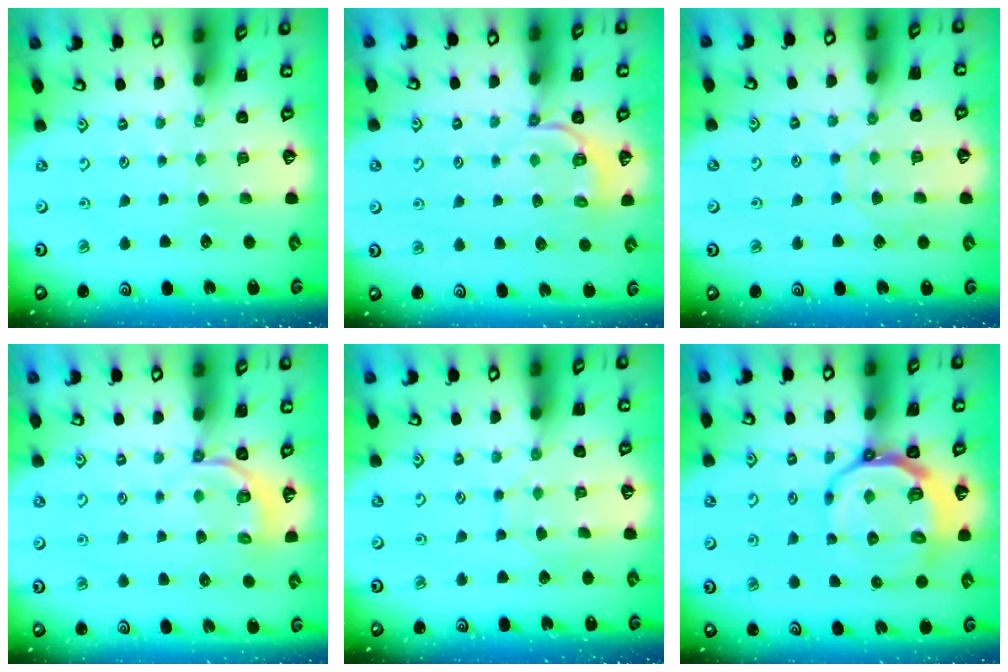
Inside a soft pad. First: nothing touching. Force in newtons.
{"total": 4.2, "press": 3.8, "slide": 1.8}
{"total": 7.9, "press": 7.9, "slide": 0.5}
{"total": 5.1, "press": 4.8, "slide": 1.8}
{"total": 4.7, "press": 4.7, "slide": 0.4}
{"total": 11.6, "press": 11.1, "slide": 3.5}